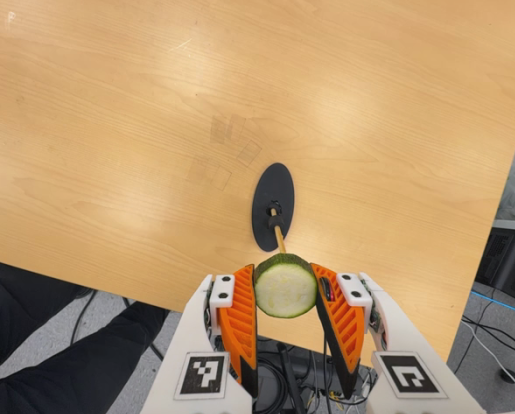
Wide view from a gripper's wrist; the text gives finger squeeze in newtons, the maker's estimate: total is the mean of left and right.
{"total": 11.6, "left": 12.4, "right": 10.8}